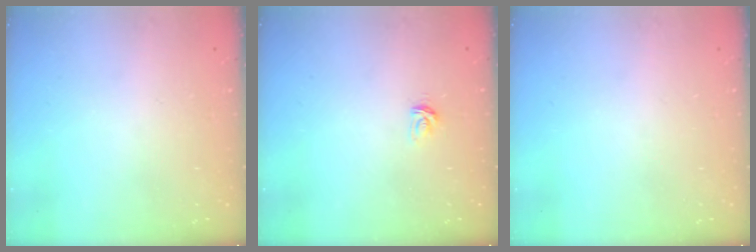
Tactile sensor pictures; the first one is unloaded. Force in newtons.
{"total": 2.7, "press": 2.7, "slide": 0.4}
{"total": 0.0}